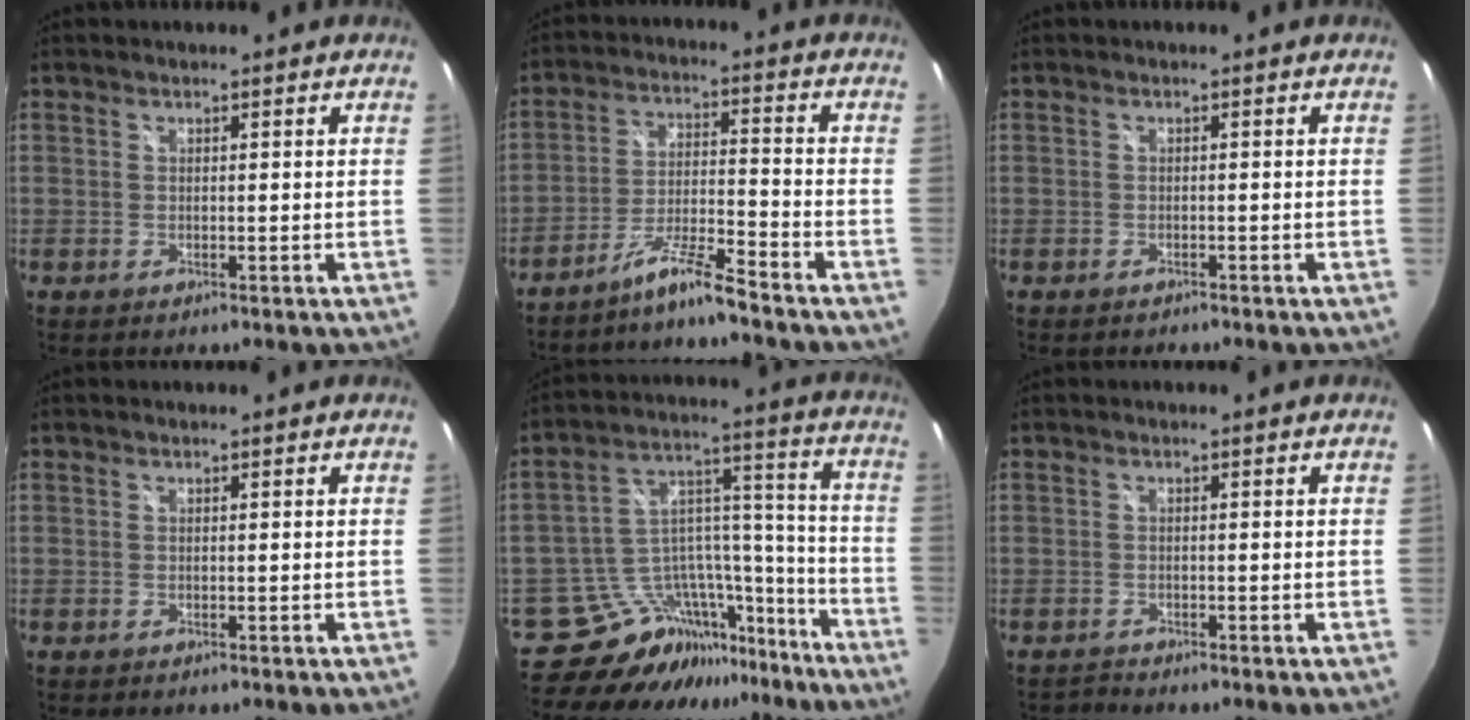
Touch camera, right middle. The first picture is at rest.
{"total": 6.5, "force": [-5.8, -1.2, 2.6], "torque": [-0.062, 0.012, -0.106]}
{"total": 1.0, "force": [-0.9, 0.4, 0.2], "torque": [-0.007, -0.001, -0.015]}
{"total": 0.0}
{"total": 16.0, "force": [-13.7, 7.2, 4.1], "torque": [-0.076, 0.071, -0.206]}
{"total": 0.7, "force": [-0.6, -0.2, -0.4], "torque": [0.009, 0.001, -0.013]}